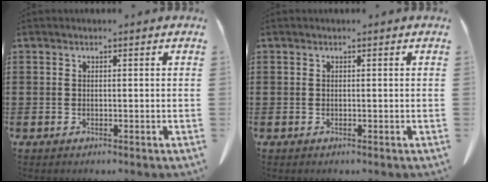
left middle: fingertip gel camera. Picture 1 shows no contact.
{"total": 0.0}